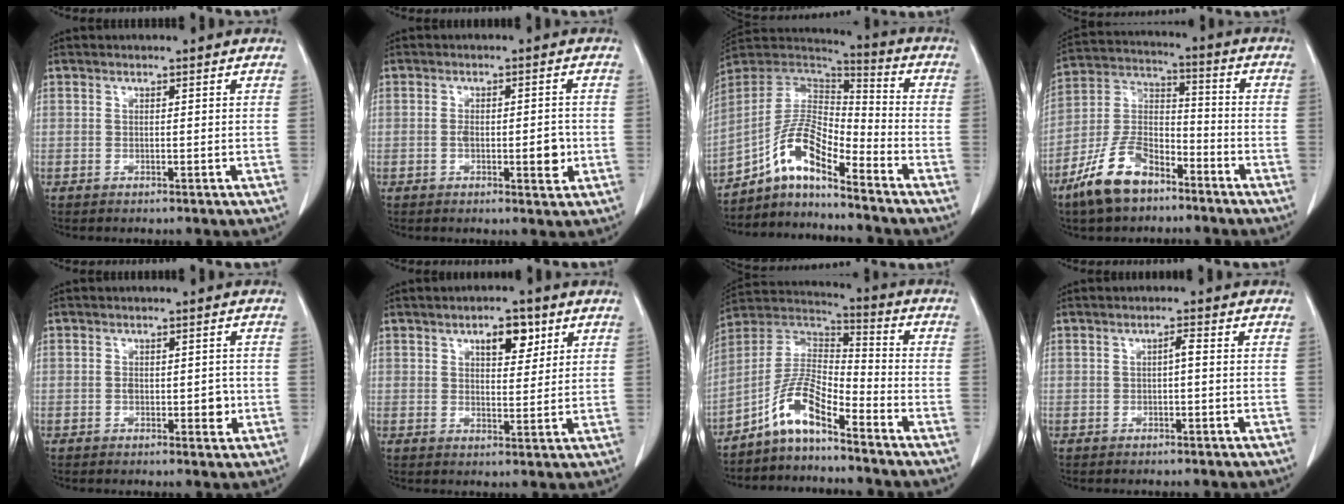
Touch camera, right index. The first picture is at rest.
{"total": 5.0, "force": [-1.0, 1.7, 4.6], "torque": [-0.069, 0.000, -0.010]}
{"total": 11.3, "force": [-7.7, 2.6, 7.9], "torque": [-0.158, 0.028, -0.141]}
{"total": 12.4, "force": [-8.3, 5.7, 7.2], "torque": [-0.154, 0.006, -0.163]}
{"total": 3.1, "force": [-0.7, 1.6, 2.6], "torque": [-0.032, 0.004, -0.004]}
{"total": 5.2, "force": [2.7, 2.3, 3.8], "torque": [-0.058, 0.003, 0.042]}
{"total": 9.1, "force": [-6.4, 2.1, 6.2], "torque": [-0.133, 0.025, -0.125]}
{"total": 1.2, "force": [-0.1, 0.2, 1.2], "torque": [-0.019, 0.004, -0.002]}